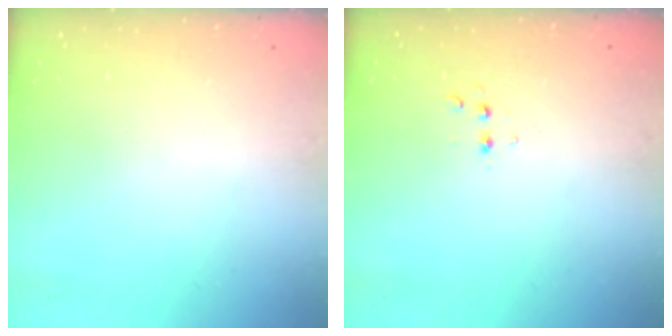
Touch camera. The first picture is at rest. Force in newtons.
{"total": 2.6, "press": 2.5, "slide": 0.8}